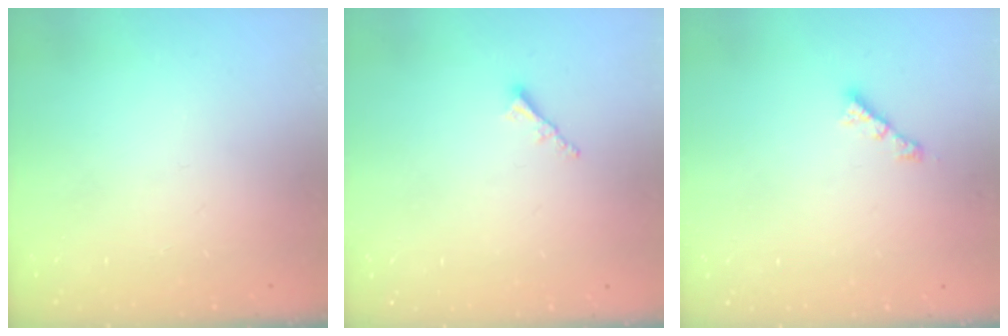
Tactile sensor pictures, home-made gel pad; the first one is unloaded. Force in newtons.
{"total": 2.3, "press": 2.2, "slide": 0.6}
{"total": 2.4, "press": 2.4, "slide": 0.3}